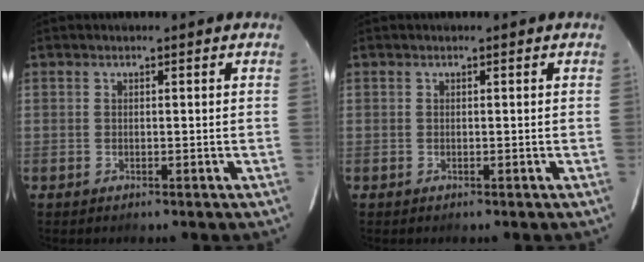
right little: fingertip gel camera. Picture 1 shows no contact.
{"total": 0.0}